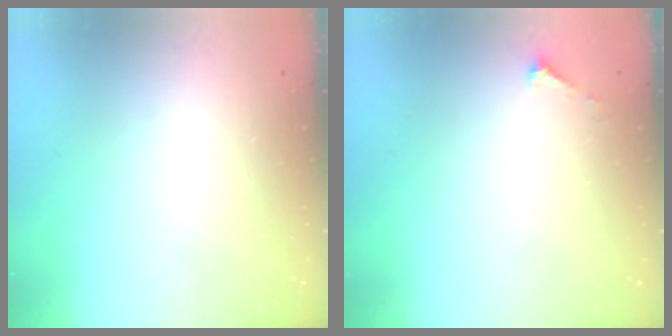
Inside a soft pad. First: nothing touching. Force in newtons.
{"total": 2.1, "press": 2.1, "slide": 0.2}